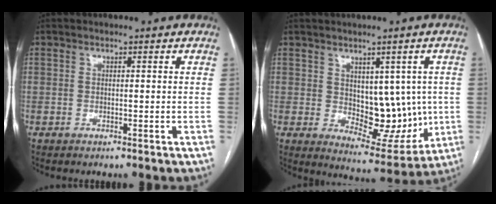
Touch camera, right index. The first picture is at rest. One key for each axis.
{"total": 11.0, "fx": 0.2, "fy": 6.3, "fz": 9.0, "tx": -0.106, "ty": -0.001, "tz": 0.029}